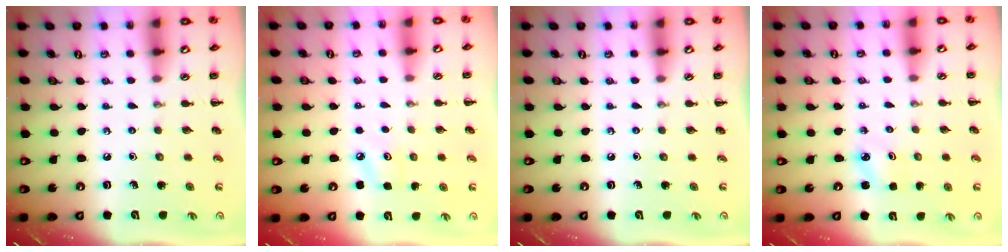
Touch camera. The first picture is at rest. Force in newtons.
{"total": 7.1, "press": 7.0, "slide": 1.5}
{"total": 0.0}
{"total": 1.7, "press": 1.7, "slide": 0.2}